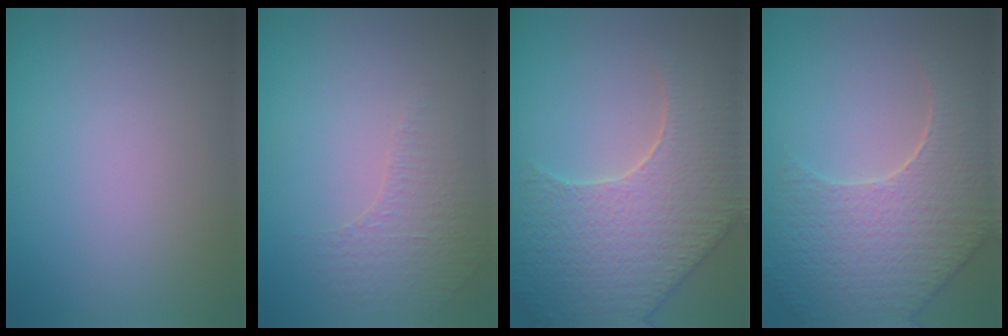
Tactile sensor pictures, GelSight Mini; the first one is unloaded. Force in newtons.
{"total": 1.3, "press": 0.9, "slide": 0.9}
{"total": 8.5, "press": 6.5, "slide": 5.5}
{"total": 7.6, "press": 5.8, "slide": 4.9}